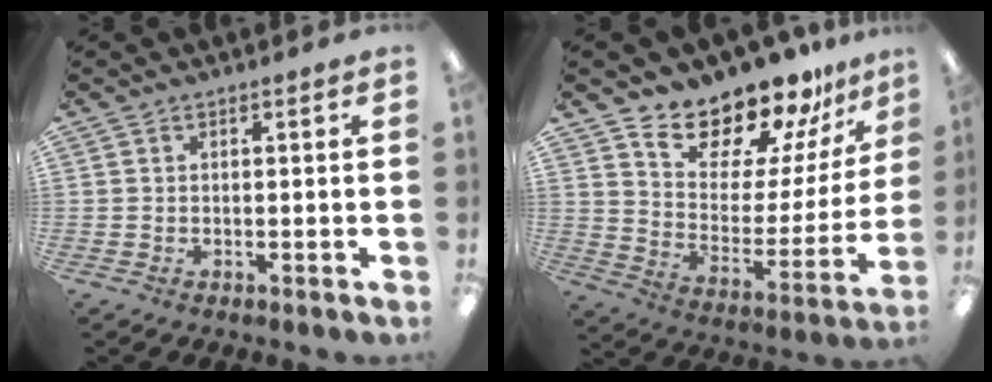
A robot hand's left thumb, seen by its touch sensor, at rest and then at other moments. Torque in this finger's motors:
{"motor_torque": [0.43, 0.41, 1.42, -1.36, 0.08]}